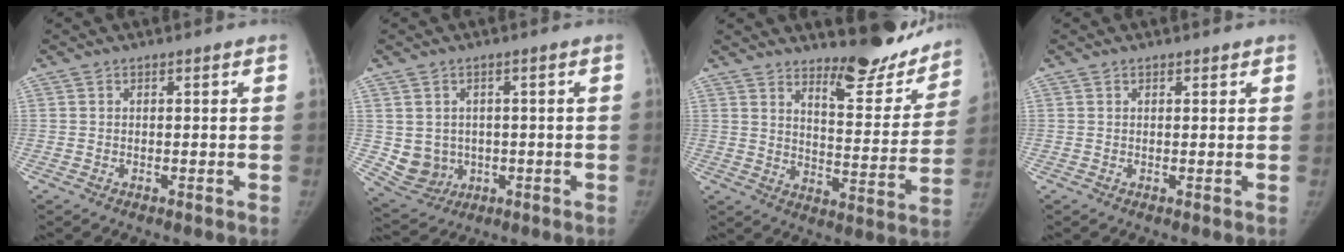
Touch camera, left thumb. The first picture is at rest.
{"total": 6.5, "force": [-0.1, 6.0, 2.5], "torque": [-0.024, -0.003, 0.017]}
{"total": 16.0, "force": [13.7, 4.8, 6.8], "torque": [-0.044, -0.121, 0.186]}
{"total": 0.9, "force": [0.7, 0.5, 0.1], "torque": [0.006, -0.004, 0.007]}